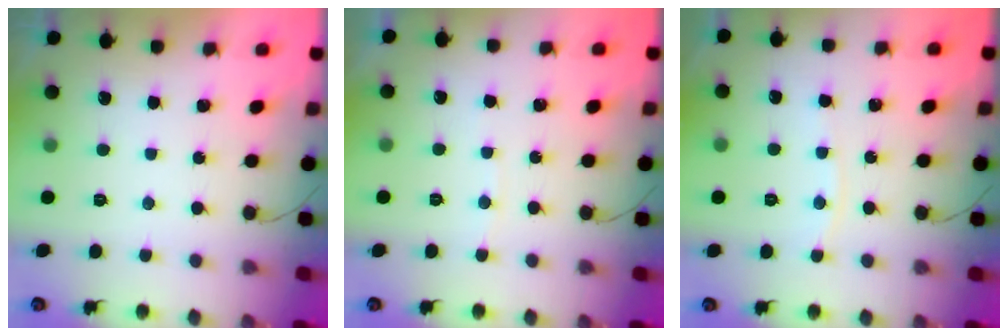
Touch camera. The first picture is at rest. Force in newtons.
{"total": 2.2, "press": 2.2, "slide": 0.3}
{"total": 4.6, "press": 4.5, "slide": 0.7}